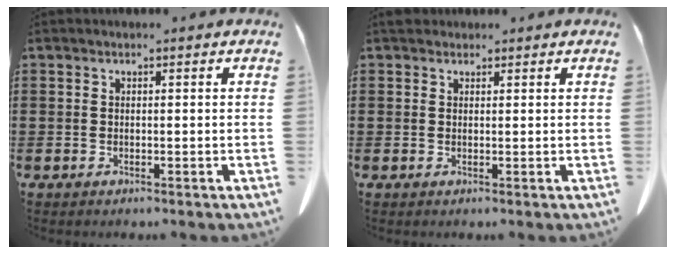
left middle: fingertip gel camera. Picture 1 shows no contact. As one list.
[{"total": 1.4, "force": [1.1, 0.8, 0.3], "torque": [-0.012, 0.004, 0.023]}]